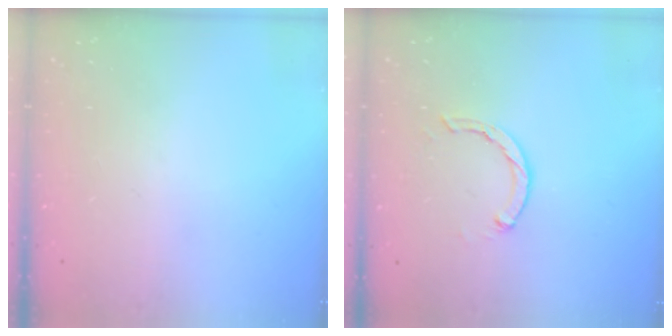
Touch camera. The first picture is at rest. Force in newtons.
{"total": 2.1, "press": 2.1, "slide": 0.3}